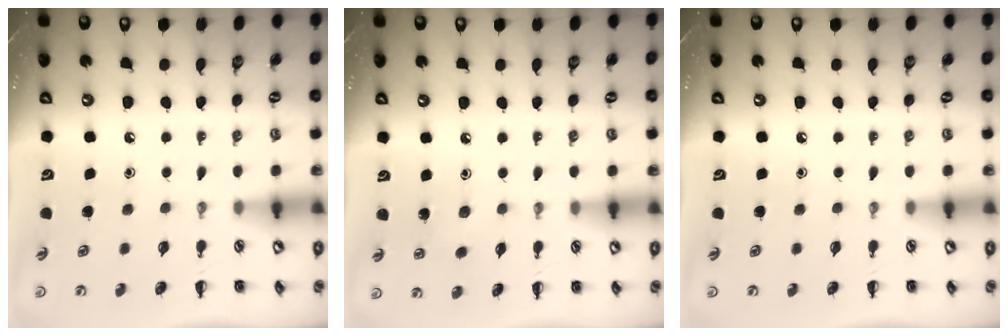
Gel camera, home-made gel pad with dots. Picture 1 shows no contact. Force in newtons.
{"total": 2.8, "press": 2.7, "slide": 0.8}
{"total": 0.0}